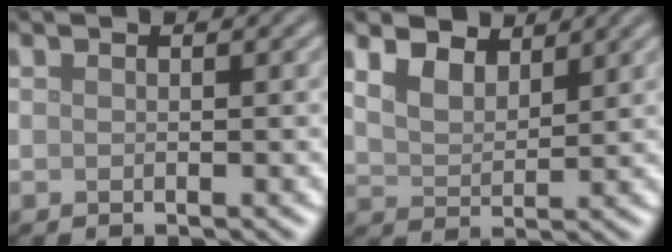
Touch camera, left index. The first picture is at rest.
{"total": 3.4, "force": [2.6, 1.5, 1.7], "torque": [-0.043, 0.003, 0.042]}